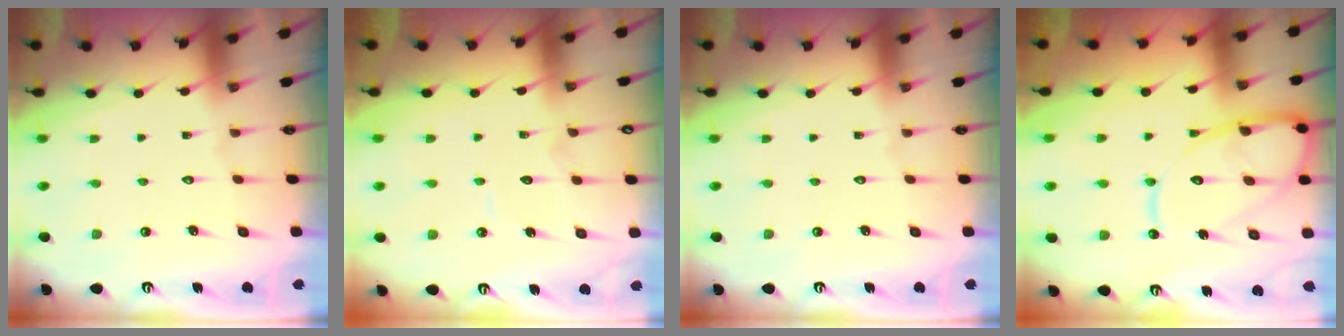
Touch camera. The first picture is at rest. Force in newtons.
{"total": 5.4, "press": 5.4, "slide": 0.5}
{"total": 0.0}
{"total": 15.4, "press": 15.3, "slide": 1.7}